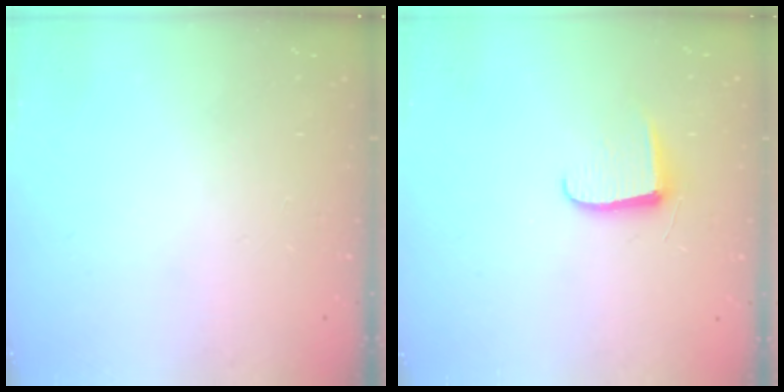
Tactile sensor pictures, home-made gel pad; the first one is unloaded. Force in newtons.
{"total": 6.2, "press": 6.2, "slide": 0.7}